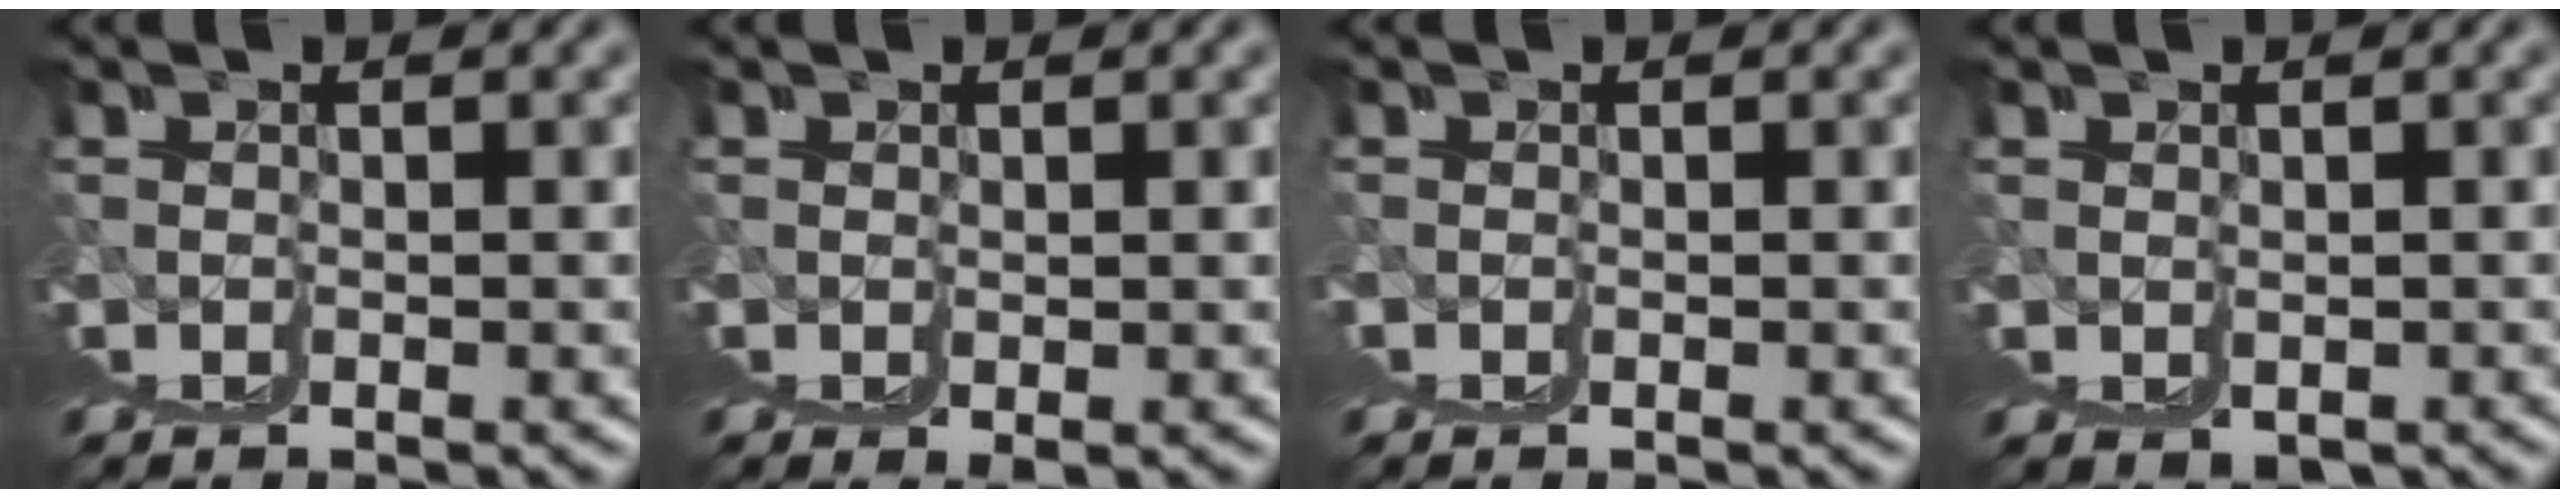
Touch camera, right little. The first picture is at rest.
{"total": 1.7, "force": [-0.1, 1.4, 1.0], "torque": [-0.023, -0.006, 0.001]}
{"total": 0.8, "force": [0.2, -0.5, -0.6], "torque": [0.012, 0.002, 0.003]}
{"total": 1.6, "force": [-0.7, 1.5, 0.2], "torque": [-0.004, -0.013, -0.007]}